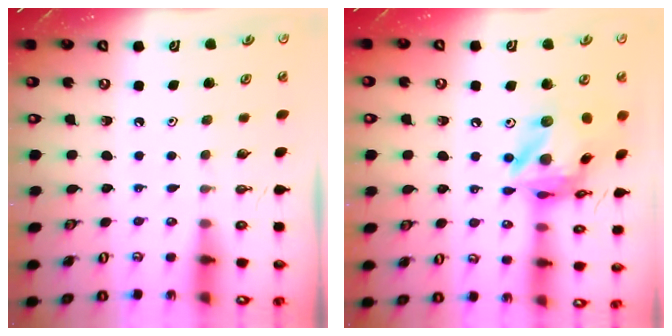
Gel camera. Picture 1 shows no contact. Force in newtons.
{"total": 17.3, "press": 17.2, "slide": 1.9}